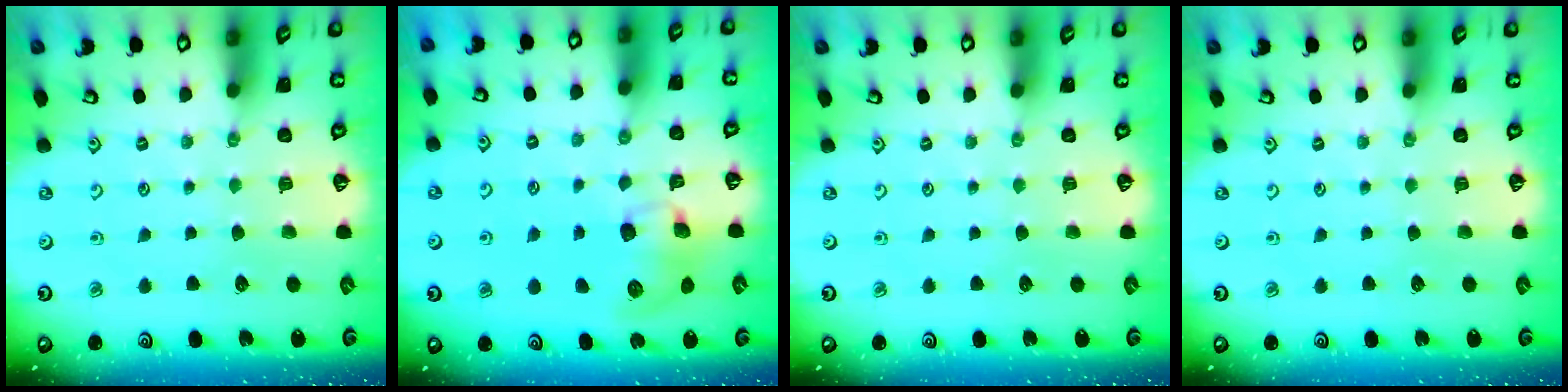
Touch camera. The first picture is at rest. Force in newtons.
{"total": 9.4, "press": 9.3, "slide": 1.1}
{"total": 0.0}
{"total": 0.0}